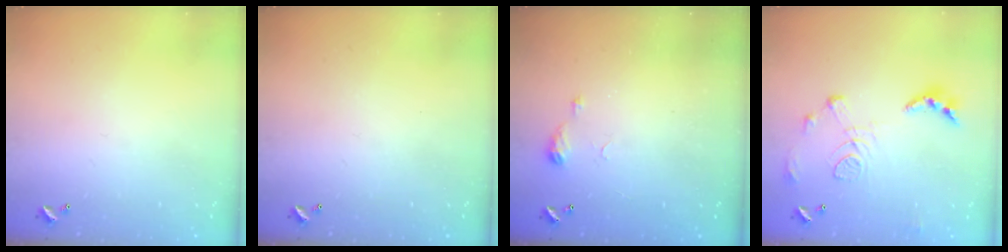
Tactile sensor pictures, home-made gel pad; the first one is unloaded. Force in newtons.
{"total": 0.0}
{"total": 5.4, "press": 5.3, "slide": 0.8}
{"total": 11.4, "press": 11.3, "slide": 1.0}